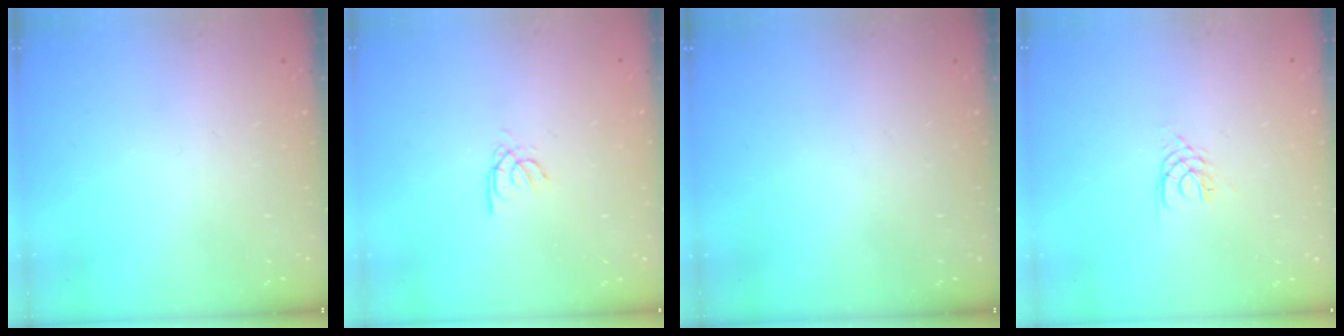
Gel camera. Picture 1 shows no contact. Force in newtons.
{"total": 2.4, "press": 2.4, "slide": 0.3}
{"total": 0.0}
{"total": 3.2, "press": 3.2, "slide": 0.4}